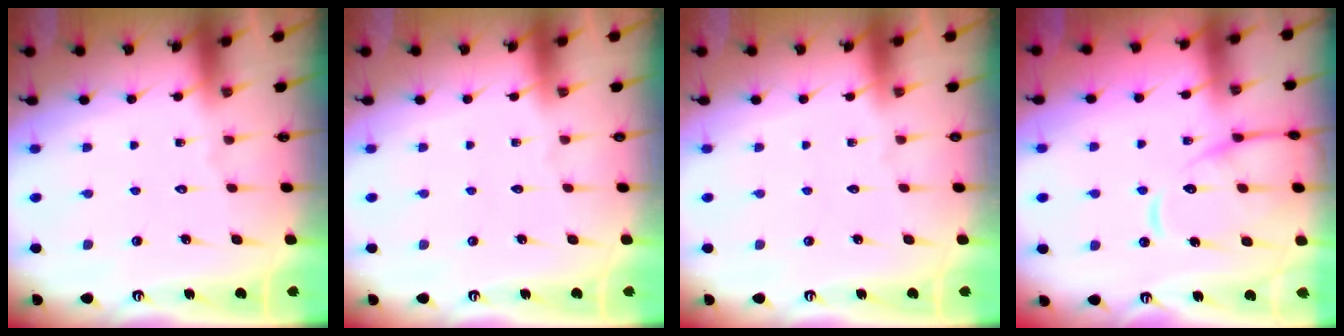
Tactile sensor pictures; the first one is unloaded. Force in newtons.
{"total": 0.0}
{"total": 0.0}
{"total": 12.3, "press": 12.2, "slide": 1.3}